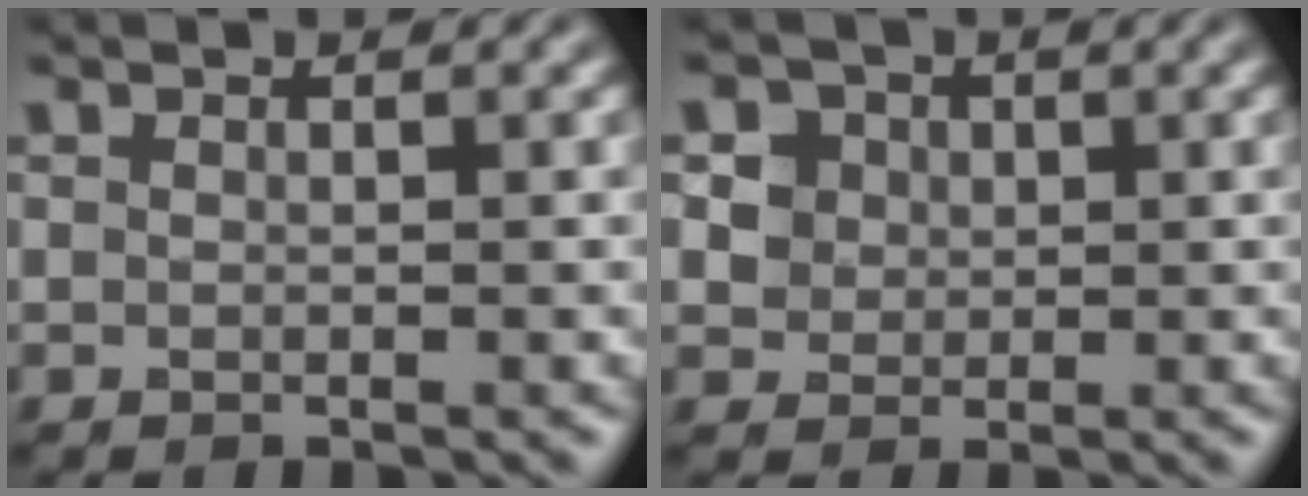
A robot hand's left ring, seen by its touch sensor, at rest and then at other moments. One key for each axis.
{"total": 4.8, "fx": 2.1, "fy": 3.8, "fz": 1.9, "tx": -0.035, "ty": 0.012, "tz": 0.032}